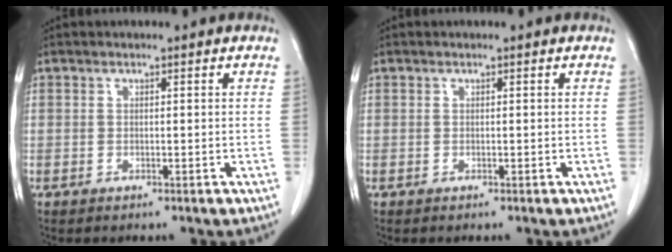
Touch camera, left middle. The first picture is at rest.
{"total": 0.0}